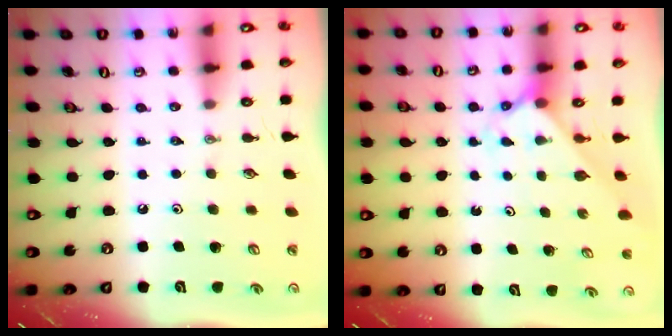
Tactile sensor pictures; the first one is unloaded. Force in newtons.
{"total": 2.5, "press": 2.5, "slide": 0.2}